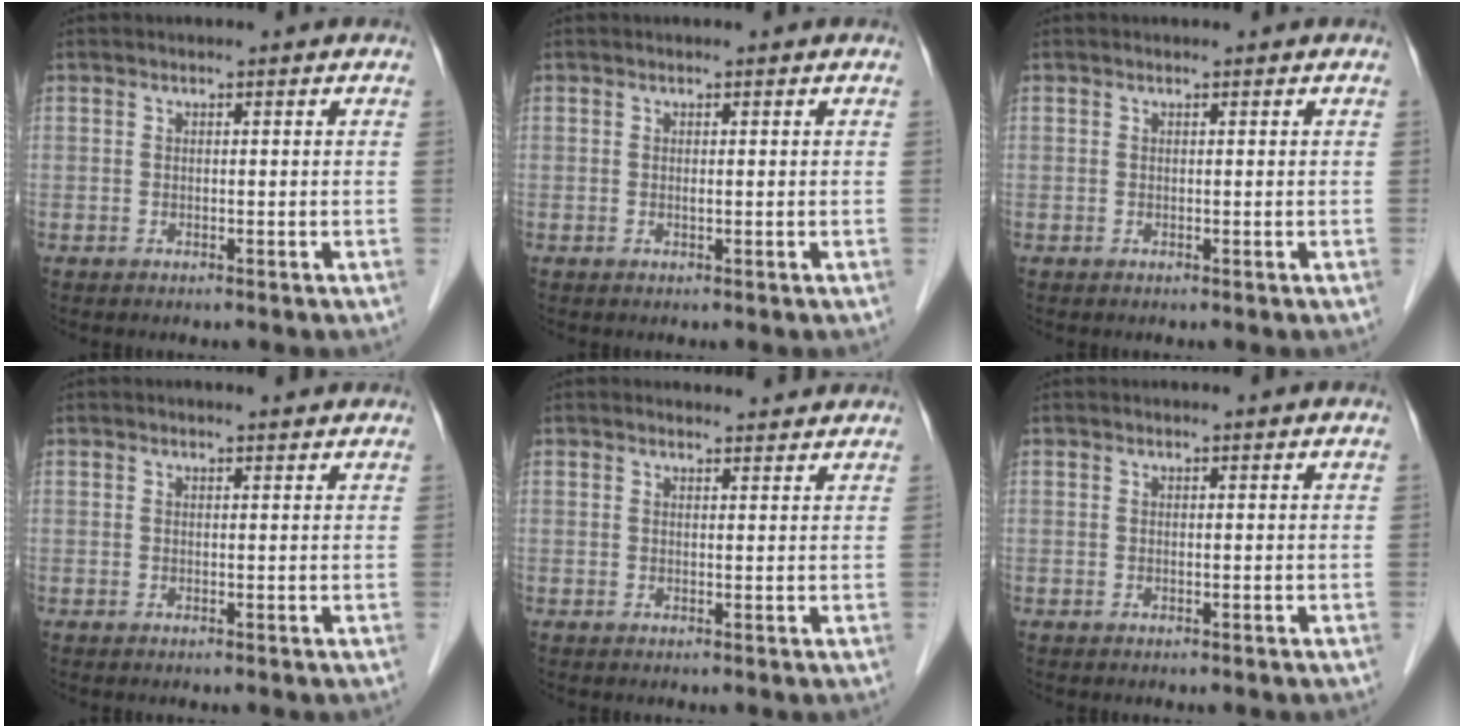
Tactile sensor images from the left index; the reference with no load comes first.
{"total": 0.0}
{"total": 0.0}
{"total": 1.3, "force": [1.2, 0.2, 0.5], "torque": [-0.013, 0.006, 0.017]}
{"total": 2.9, "force": [2.8, 0.6, 0.2], "torque": [-0.010, 0.007, 0.033]}
{"total": 0.0}